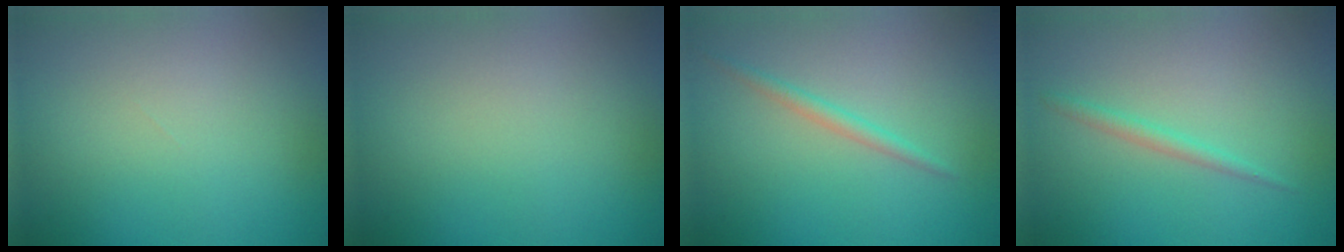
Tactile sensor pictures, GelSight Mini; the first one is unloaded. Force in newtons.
{"total": 0.0}
{"total": 1.3, "press": 1.3, "slide": 0.0}
{"total": 1.2, "press": 1.2, "slide": 0.0}